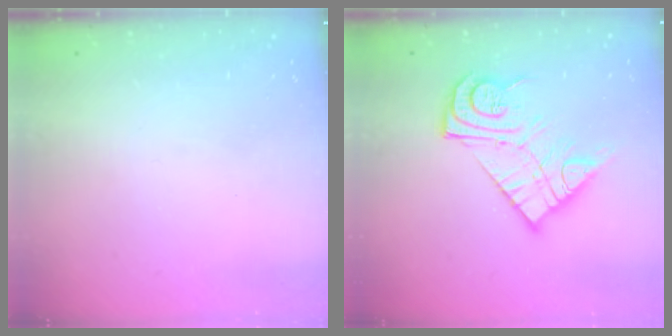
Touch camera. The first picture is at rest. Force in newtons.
{"total": 16.0, "press": 16.0, "slide": 1.3}